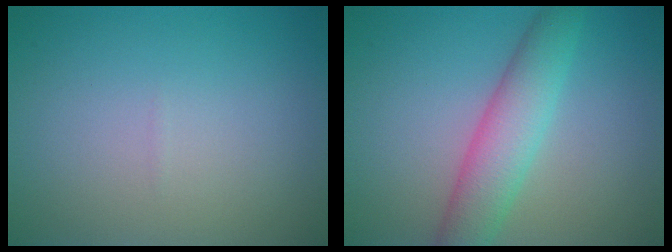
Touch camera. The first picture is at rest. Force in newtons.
{"total": 4.8, "press": 4.8, "slide": 0.2}